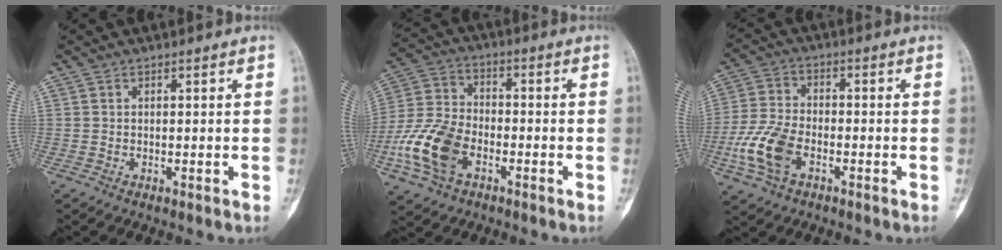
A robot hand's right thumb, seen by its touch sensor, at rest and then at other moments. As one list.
[{"total": 13.5, "force": [-5.1, 8.3, 9.4], "torque": [-0.199, 0.021, -0.103]}, {"total": 10.5, "force": [-3.9, 6.0, 7.7], "torque": [-0.172, 0.014, -0.079]}]